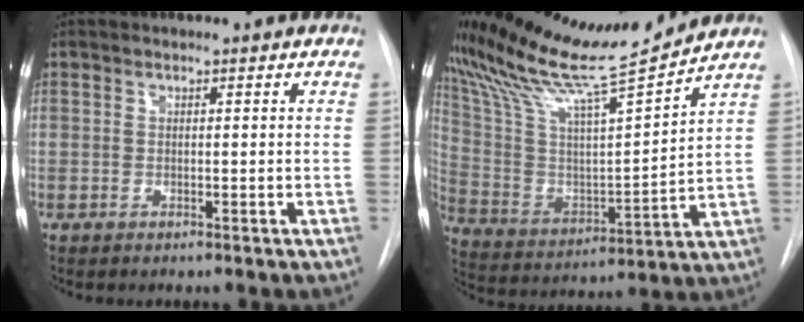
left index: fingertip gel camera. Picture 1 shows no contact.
{"total": 18.7, "force": [17.2, -0.9, 7.1], "torque": [-0.152, -0.035, 0.299]}